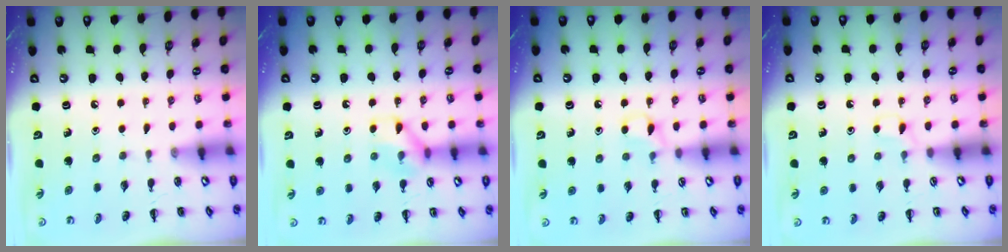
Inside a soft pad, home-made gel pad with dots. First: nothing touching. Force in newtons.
{"total": 8.7, "press": 8.7, "slide": 0.5}
{"total": 5.5, "press": 5.2, "slide": 1.9}
{"total": 3.1, "press": 2.9, "slide": 1.2}